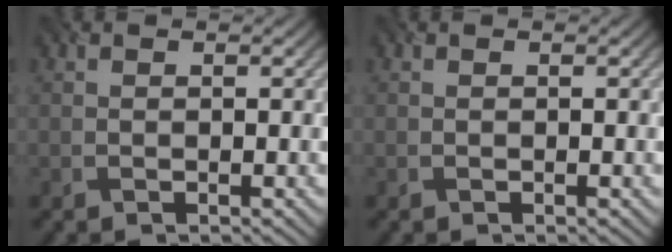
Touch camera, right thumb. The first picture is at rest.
{"total": 0.0}